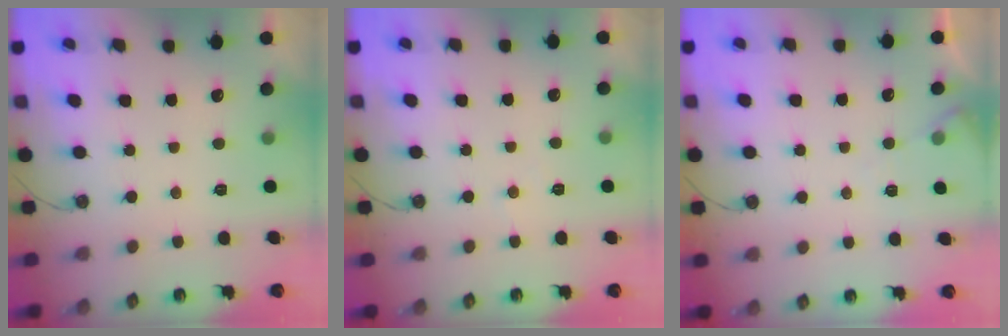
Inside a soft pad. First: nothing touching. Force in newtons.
{"total": 4.4, "press": 4.3, "slide": 0.6}
{"total": 5.4, "press": 5.3, "slide": 0.7}